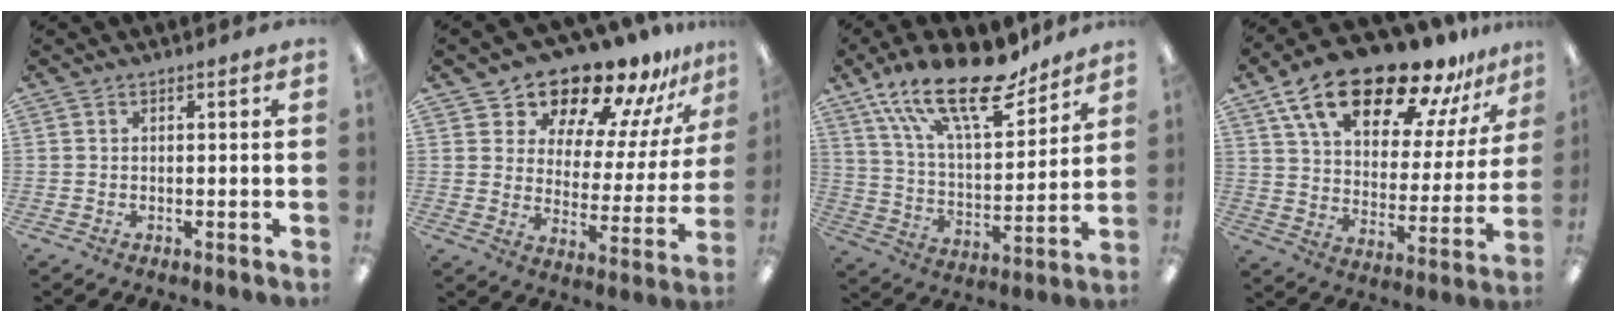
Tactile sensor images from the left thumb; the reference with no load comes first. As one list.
[{"total": 15.4, "force": [14.0, 5.1, 3.7], "torque": [-0.068, -0.128, 0.245]}, {"total": 21.6, "force": [15.3, 7.8, 13.1], "torque": [-0.225, -0.091, 0.265]}, {"total": 23.0, "force": [16.6, 9.5, 12.8], "torque": [-0.217, -0.104, 0.287]}]